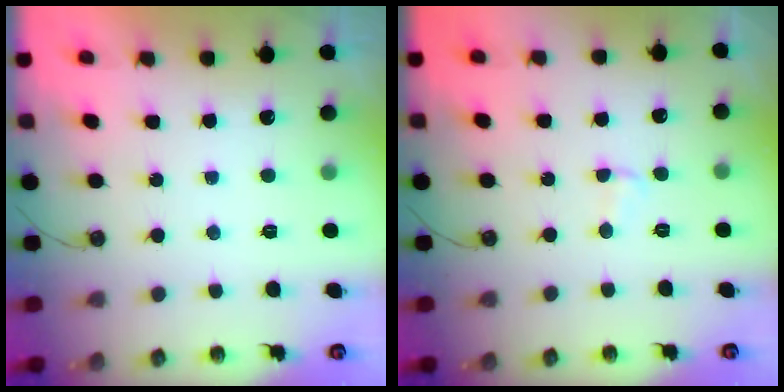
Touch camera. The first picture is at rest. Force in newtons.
{"total": 2.8, "press": 2.7, "slide": 0.3}